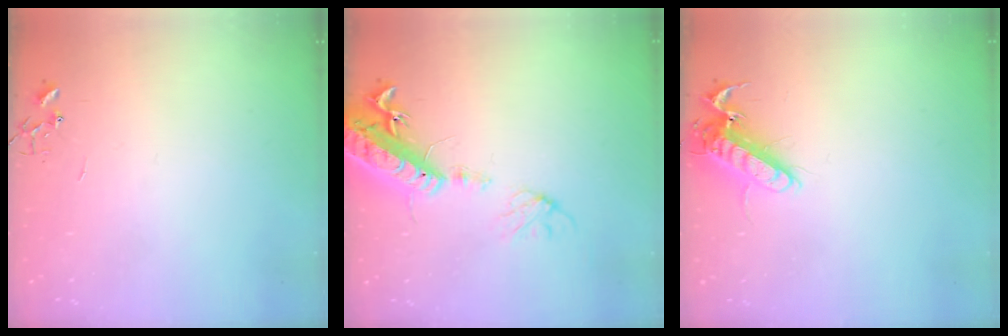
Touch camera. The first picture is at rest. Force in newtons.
{"total": 17.9, "press": 17.4, "slide": 3.9}
{"total": 12.3, "press": 12.1, "slide": 1.8}